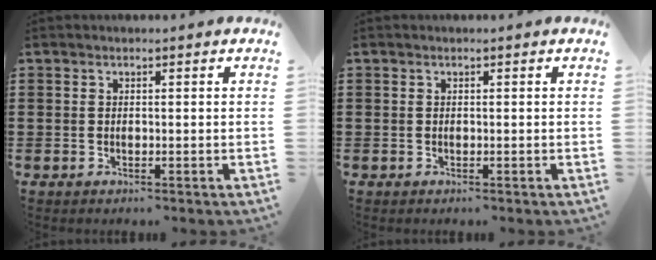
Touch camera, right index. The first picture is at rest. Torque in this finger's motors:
{"motor_torque": [-0.27, 1.41, 0.01, 0.01]}